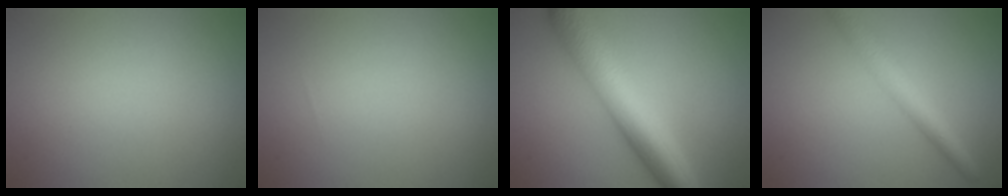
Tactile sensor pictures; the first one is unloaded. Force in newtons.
{"total": 0.0}
{"total": 9.0, "press": 9.0, "slide": 0.1}
{"total": 3.9, "press": 3.9, "slide": 0.1}